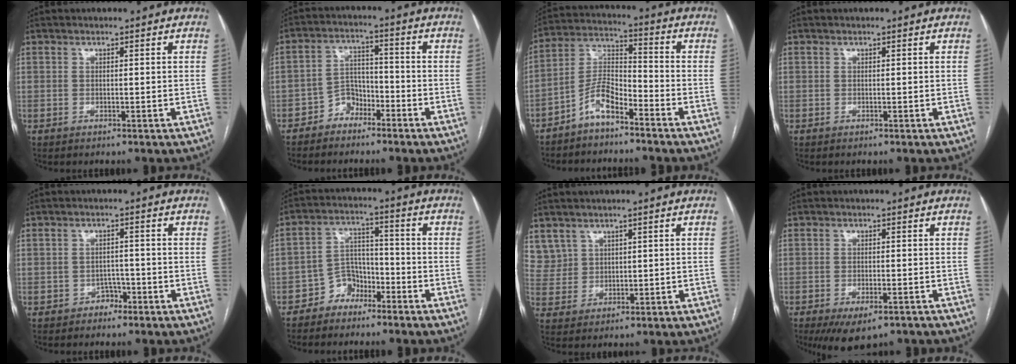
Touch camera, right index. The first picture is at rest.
{"total": 4.5, "force": [-3.3, 2.9, 1.2], "torque": [-0.011, 0.012, -0.061]}
{"total": 7.1, "force": [-5.0, 2.2, 4.5], "torque": [-0.100, 0.016, -0.101]}
{"total": 0.0}
{"total": 2.3, "force": [-1.4, 1.7, 0.3], "torque": [0.001, 0.010, -0.024]}
{"total": 5.4, "force": [-3.9, 3.6, 1.1], "torque": [-0.010, 0.015, -0.071]}
{"total": 6.0, "force": [3.8, 4.7, 0.5], "torque": [-0.013, 0.014, 0.089]}
{"total": 6.6, "force": [-4.4, 2.4, 4.3], "torque": [-0.066, -0.011, -0.066]}